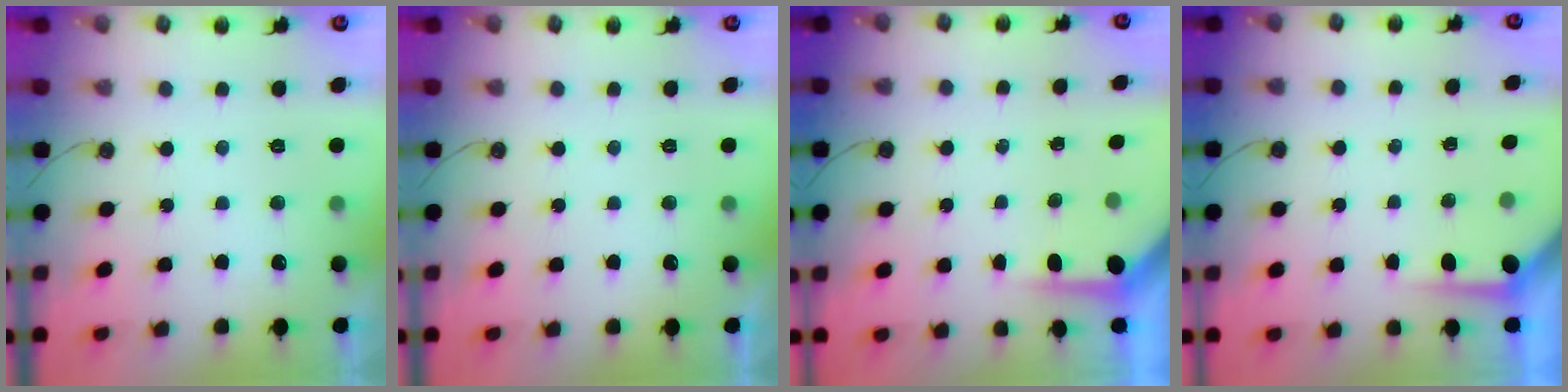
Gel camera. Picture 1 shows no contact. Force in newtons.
{"total": 0.6, "press": 0.5, "slide": 0.2}
{"total": 3.8, "press": 3.8, "slide": 0.3}
{"total": 3.6, "press": 3.6, "slide": 0.3}